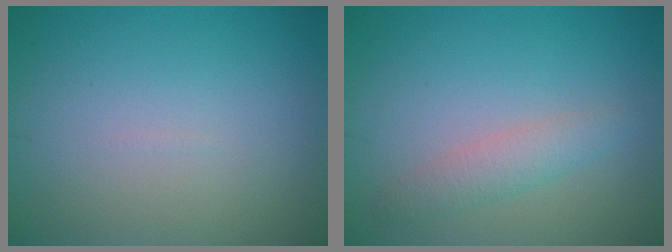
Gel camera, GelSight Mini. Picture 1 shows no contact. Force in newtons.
{"total": 1.3, "press": 1.3, "slide": 0.3}